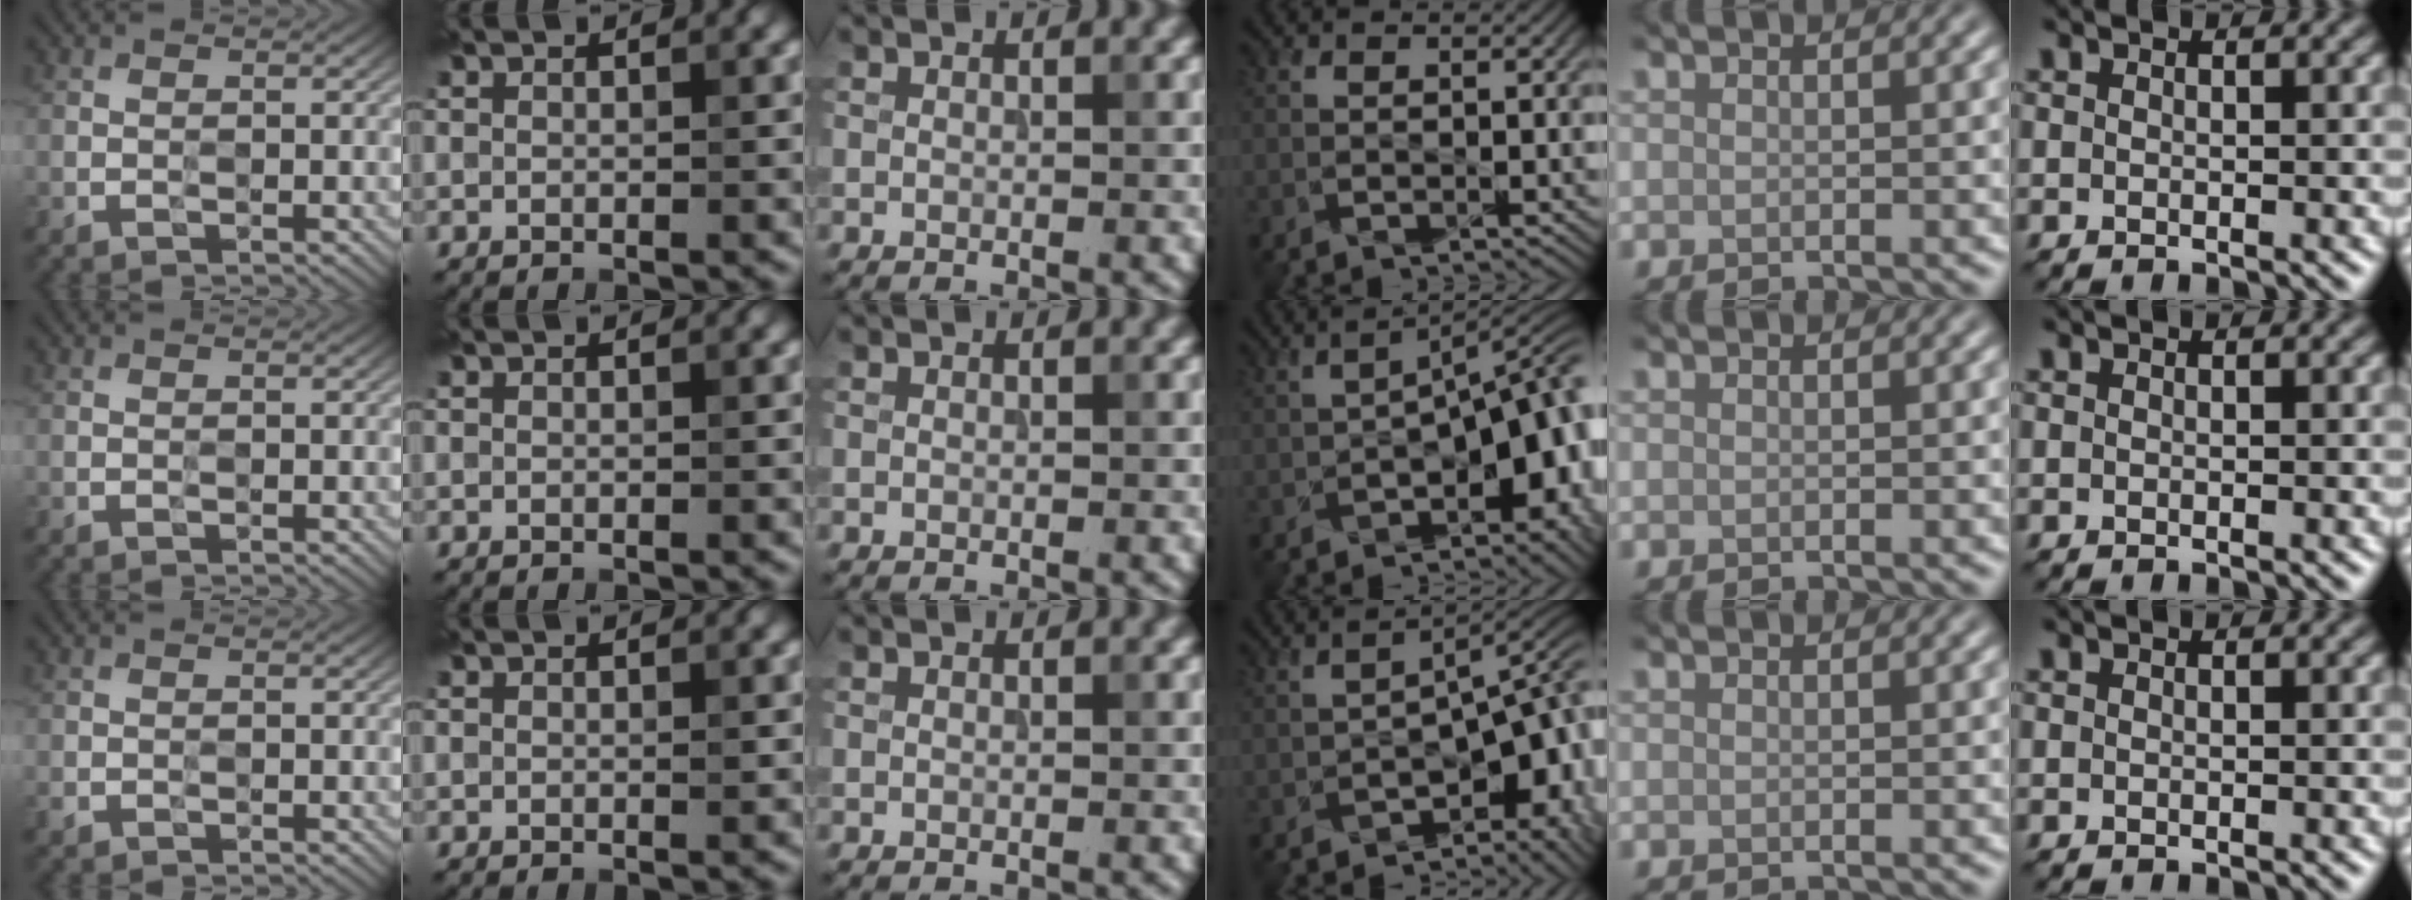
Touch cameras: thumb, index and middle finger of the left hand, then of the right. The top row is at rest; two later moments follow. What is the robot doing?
{"motion": "wipe", "object": "compact mirror"}